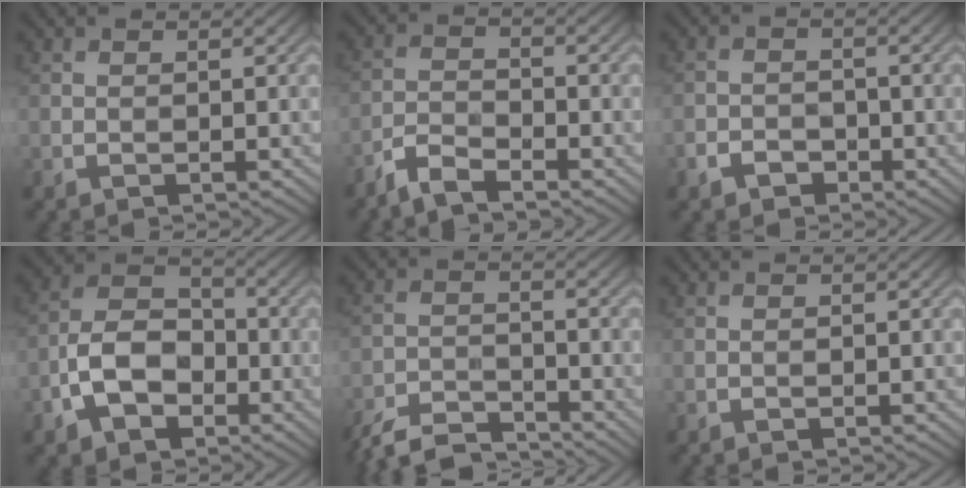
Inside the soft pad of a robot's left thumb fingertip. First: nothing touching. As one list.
[{"total": 4.0, "force": [-3.3, 0.9, 1.9], "torque": [-0.044, -0.002, -0.078]}, {"total": 2.8, "force": [-1.8, 1.9, 1.0], "torque": [-0.016, 0.000, -0.038]}, {"total": 8.8, "force": [-3.4, 5.7, 5.7], "torque": [-0.115, 0.002, -0.074]}, {"total": 7.6, "force": [-6.9, 1.7, 2.5], "torque": [-0.050, -0.007, -0.134]}, {"total": 0.0}]